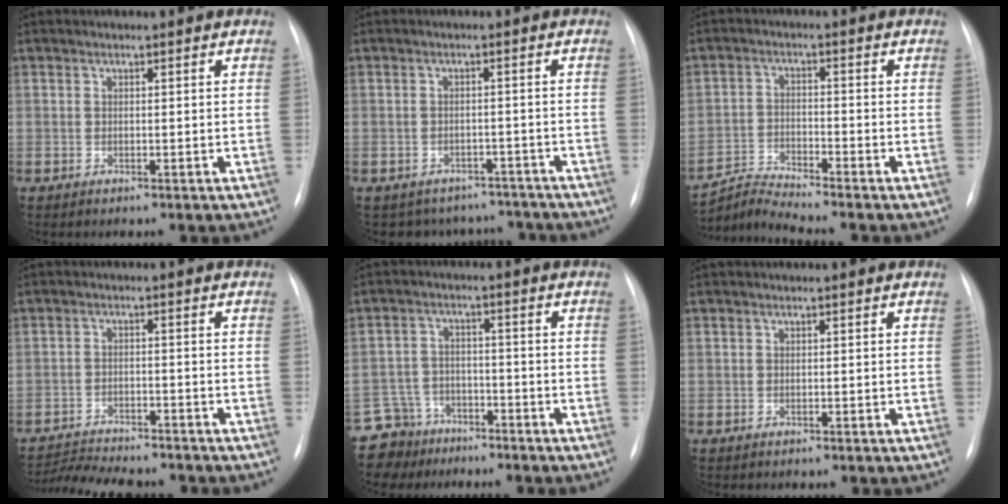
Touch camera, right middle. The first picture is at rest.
{"total": 8.2, "force": [-7.2, 4.0, -0.1], "torque": [0.012, 0.025, -0.081]}
{"total": 5.1, "force": [-4.6, -1.9, -0.8], "torque": [-0.005, -0.016, -0.086]}
{"total": 10.2, "force": [-9.5, 1.6, 3.2], "torque": [-0.051, 0.004, -0.143]}
{"total": 7.7, "force": [-6.0, 4.7, -0.6], "torque": [0.005, 0.017, -0.104]}
{"total": 0.0}